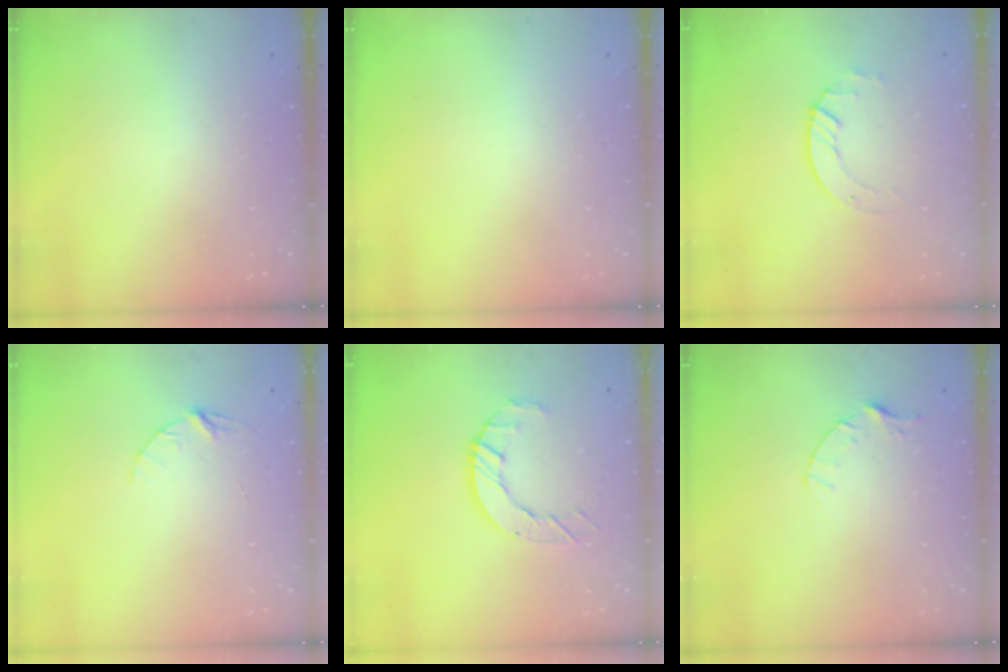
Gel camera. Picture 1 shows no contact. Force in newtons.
{"total": 0.0}
{"total": 3.6, "press": 3.6, "slide": 0.4}
{"total": 3.7, "press": 3.7, "slide": 0.4}
{"total": 7.4, "press": 7.4, "slide": 0.5}
{"total": 3.5, "press": 3.5, "slide": 0.4}